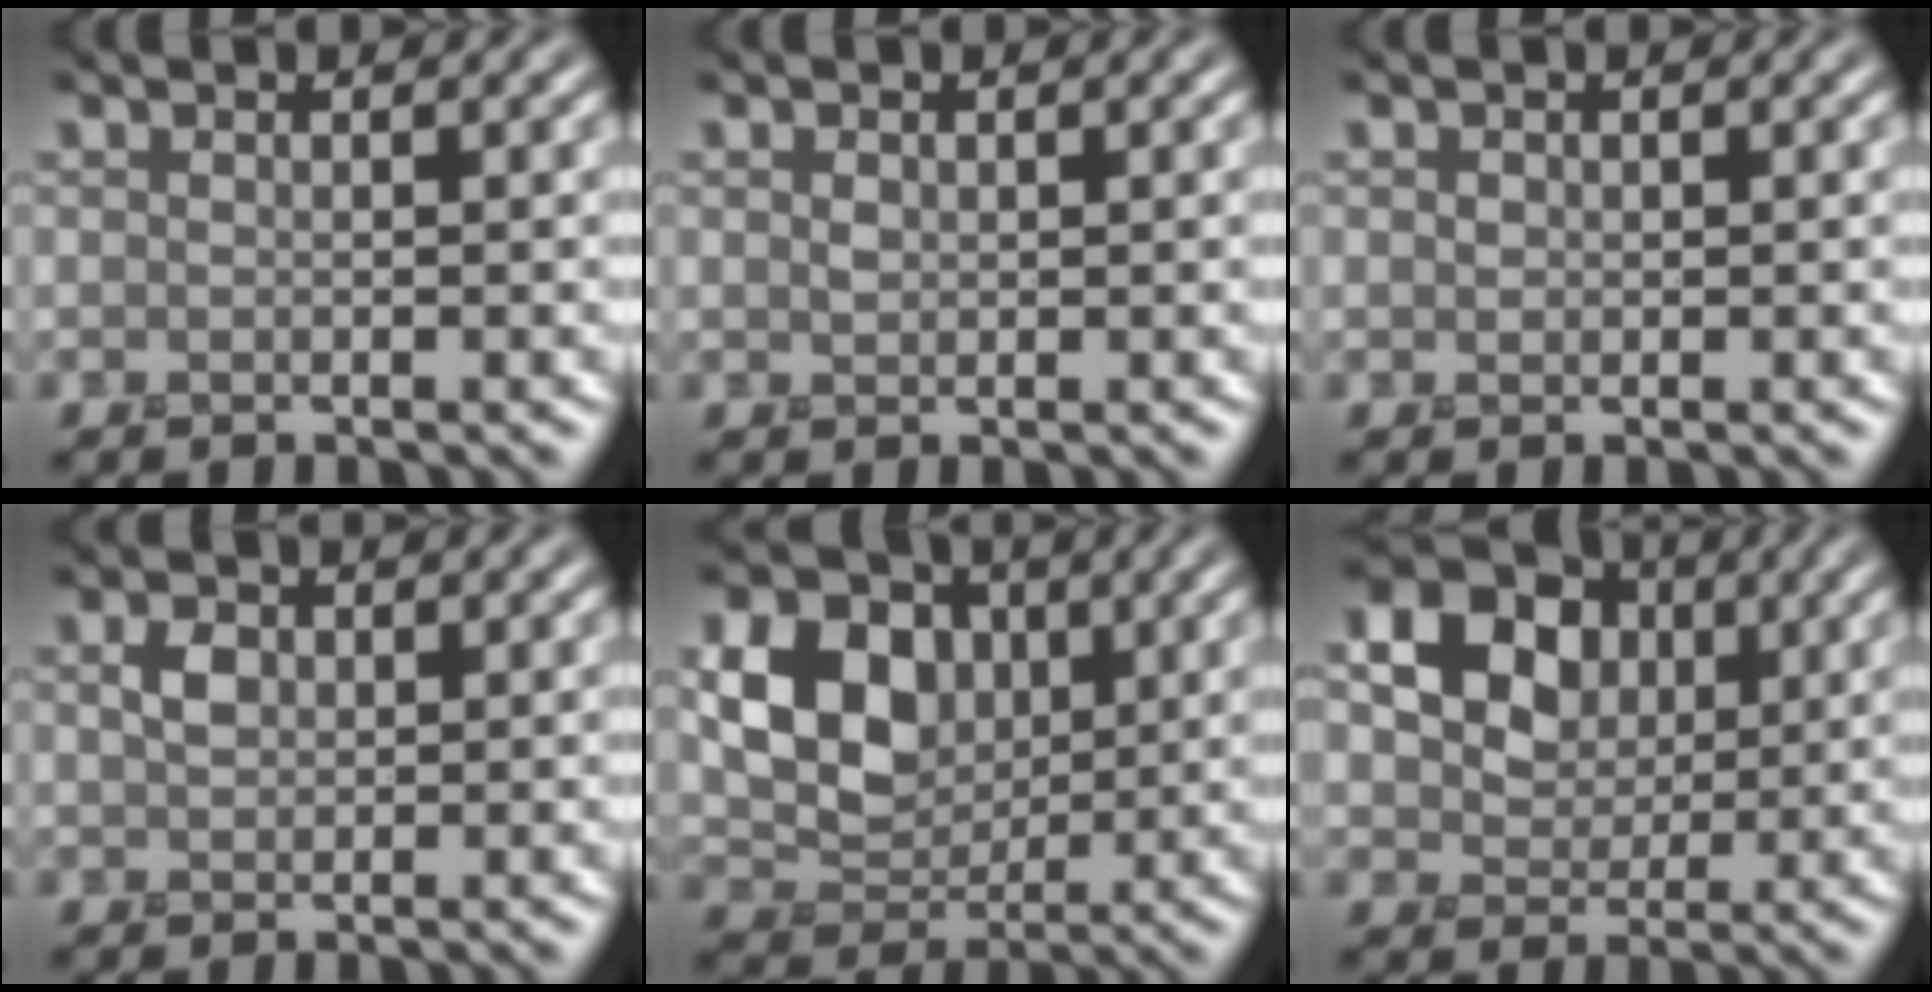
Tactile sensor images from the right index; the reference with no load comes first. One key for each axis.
{"total": 0.7, "fx": 0.2, "fy": 0.6, "fz": 0.4, "tx": -0.009, "ty": -0.001, "tz": 0.003}
{"total": 0.6, "fx": 0.1, "fy": 0.6, "fz": 0.2, "tx": -0.003, "ty": -0.002, "tz": 0.003}
{"total": 1.5, "fx": 0.1, "fy": 1.2, "fz": 0.9, "tx": -0.021, "ty": 0.001, "tz": -0.001}
{"total": 7.3, "fx": 1.2, "fy": 5.5, "fz": 4.7, "tx": -0.095, "ty": -0.001, "tz": 0.011}
{"total": 13.0, "fx": 4.0, "fy": 10.8, "fz": 6.0, "tx": -0.144, "ty": 0.028, "tz": 0.074}